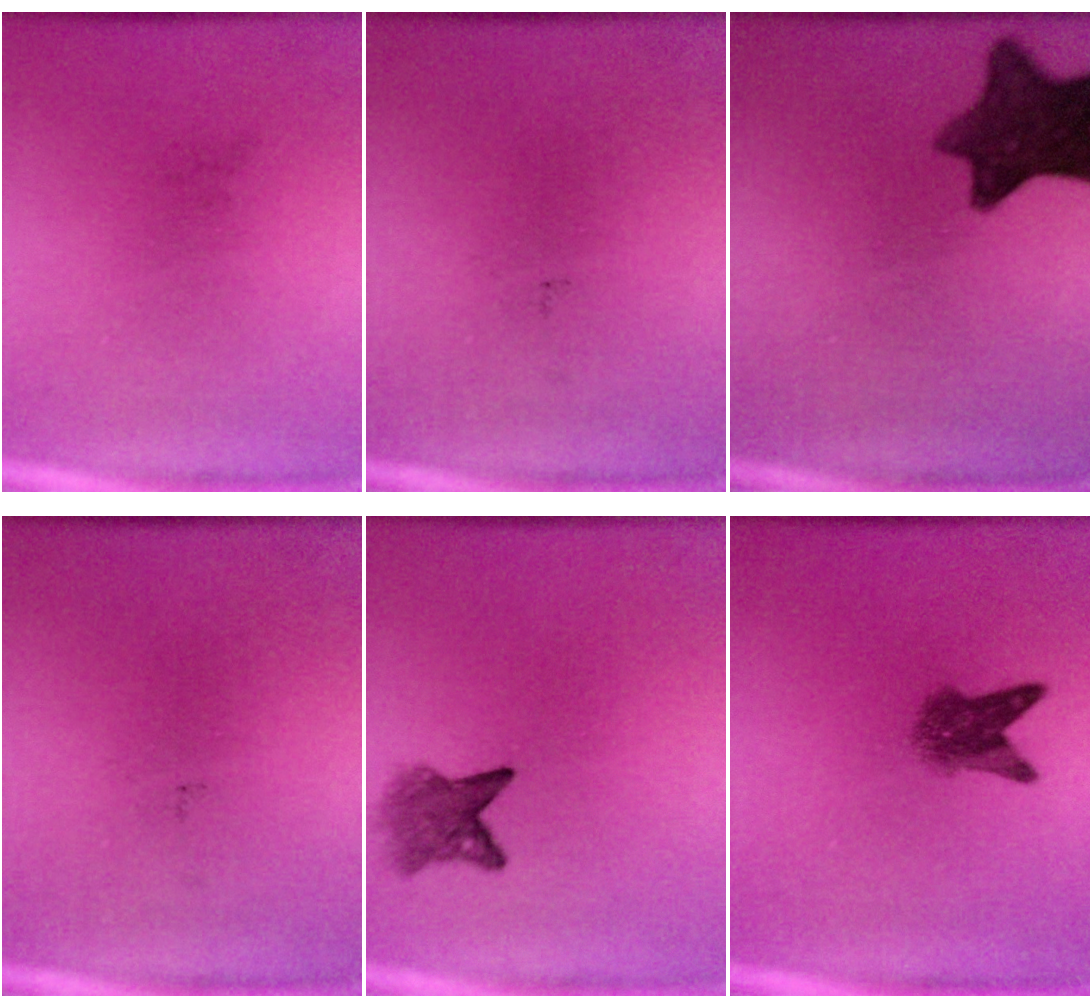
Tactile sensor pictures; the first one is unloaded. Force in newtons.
{"total": 0.0}
{"total": 10.9}
{"total": 0.0}
{"total": 3.9}
{"total": 4.1}